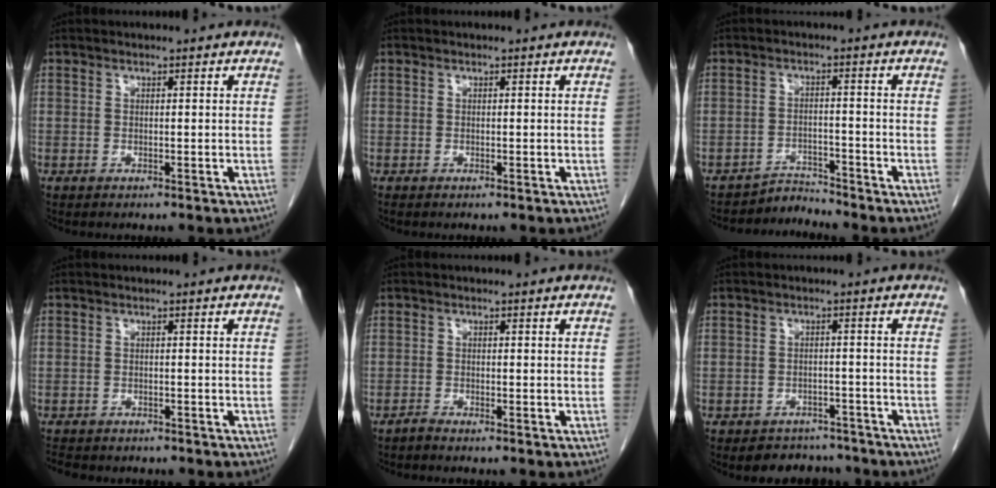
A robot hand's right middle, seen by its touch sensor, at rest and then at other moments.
{"total": 0.0}
{"total": 3.3, "force": [-2.9, -0.3, -1.4], "torque": [0.035, -0.002, -0.045]}
{"total": 4.7, "force": [-4.0, 1.8, 1.7], "torque": [-0.033, -0.008, -0.052]}
{"total": 0.8, "force": [-0.8, -0.1, 0.2], "torque": [-0.005, -0.001, -0.016]}
{"total": 5.1, "force": [-4.4, 2.7, 0.0], "torque": [0.009, 0.010, -0.061]}